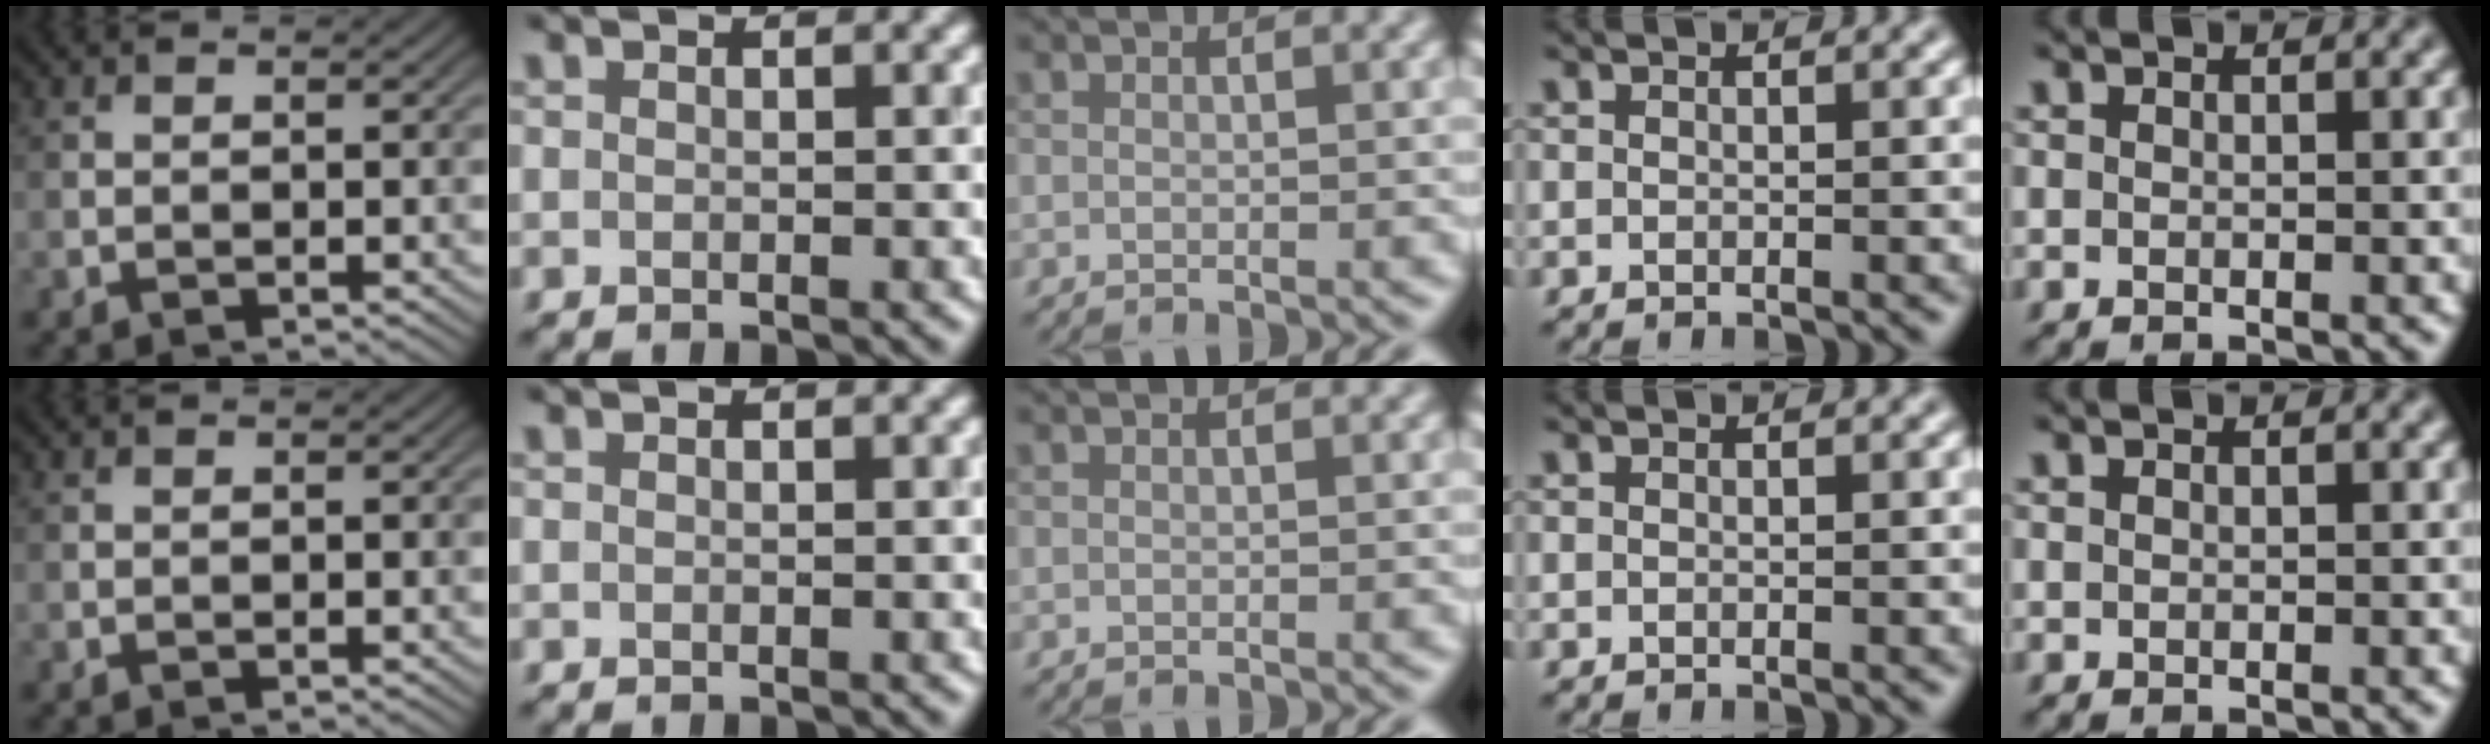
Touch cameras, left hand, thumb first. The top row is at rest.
{}